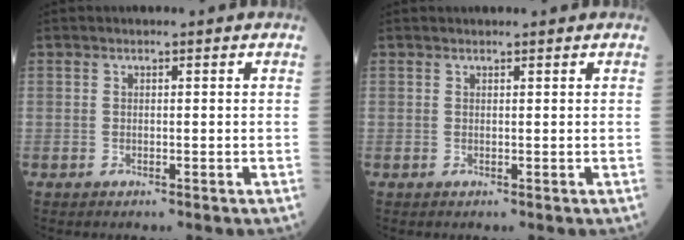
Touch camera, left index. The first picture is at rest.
{"total": 1.8, "force": [1.8, 0.2, 0.4], "torque": [-0.005, 0.018, 0.021]}